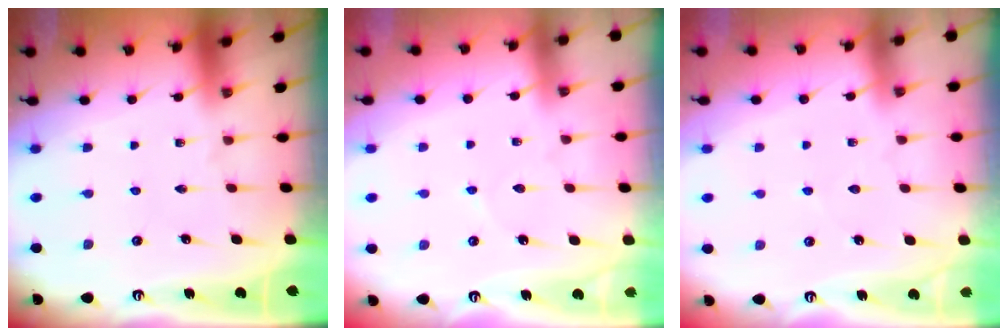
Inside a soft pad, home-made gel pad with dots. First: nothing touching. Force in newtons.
{"total": 3.0, "press": 3.0, "slide": 0.5}
{"total": 2.1, "press": 2.1, "slide": 0.3}